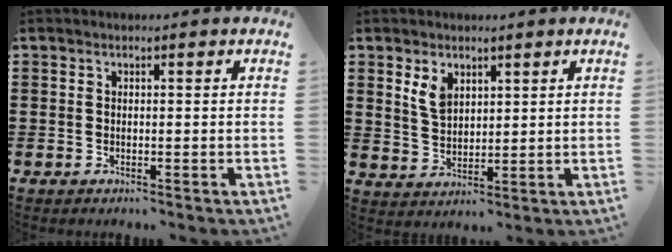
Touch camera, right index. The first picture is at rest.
{"total": 4.1, "force": [2.1, 2.5, 2.4], "torque": [-0.056, 0.008, 0.039]}